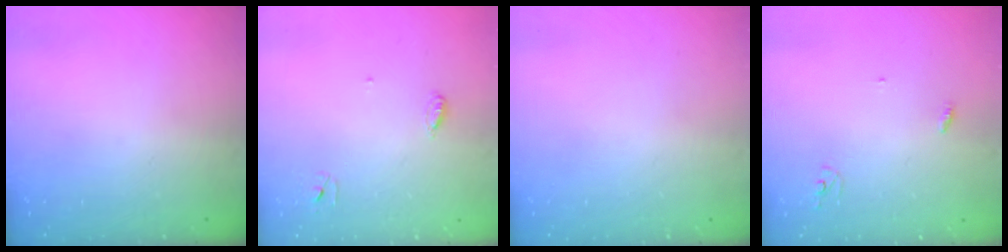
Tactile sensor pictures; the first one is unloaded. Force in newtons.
{"total": 3.4, "press": 3.4, "slide": 0.3}
{"total": 0.0}
{"total": 2.8, "press": 2.8, "slide": 0.2}